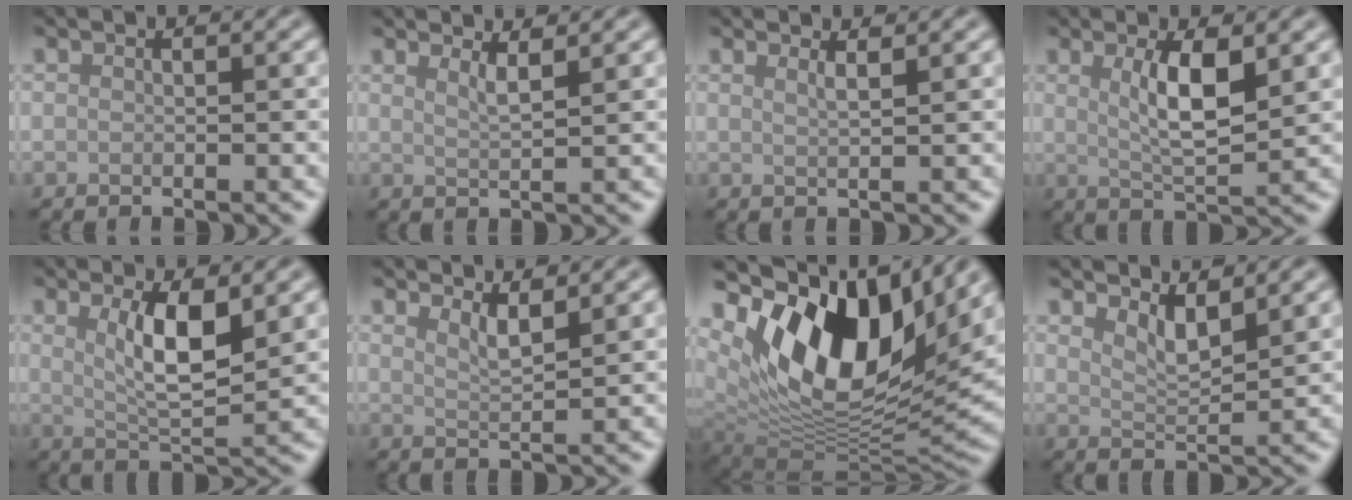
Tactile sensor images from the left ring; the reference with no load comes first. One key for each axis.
{"total": 2.0, "fx": 1.3, "fy": 0.5, "fz": 1.5, "tx": -0.015, "ty": -0.001, "tz": 0.018}
{"total": 1.5, "fx": 1.0, "fy": 0.5, "fz": 1.0, "tx": -0.005, "ty": 0.001, "tz": 0.009}
{"total": 4.5, "fx": 1.2, "fy": 1.1, "fz": 4.1, "tx": -0.076, "ty": -0.004, "tz": 0.024}
{"total": 5.1, "fx": 1.5, "fy": 1.4, "fz": 4.7, "tx": -0.086, "ty": -0.007, "tz": 0.030}
{"total": 2.5, "fx": 1.8, "fy": 0.6, "fz": 1.6, "tx": -0.020, "ty": -0.005, "tz": 0.030}
{"total": 15.1, "fx": 5.7, "fy": 8.4, "fz": 11.2, "tx": -0.196, "ty": 0.004, "tz": 0.101}
{"total": 2.9, "fx": 2.0, "fy": 0.7, "fz": 1.9, "tx": -0.035, "ty": -0.012, "tz": 0.038}